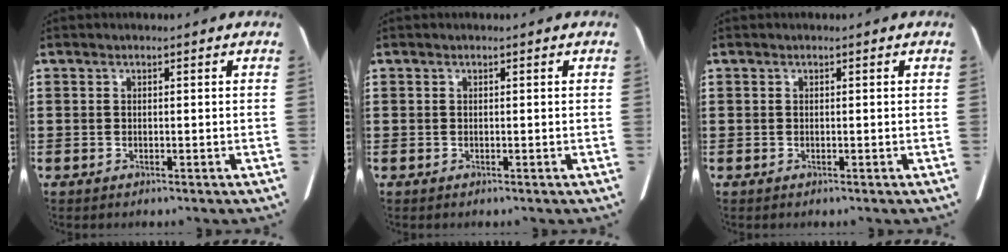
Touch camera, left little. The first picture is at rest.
{"total": 0.0}
{"total": 0.0}